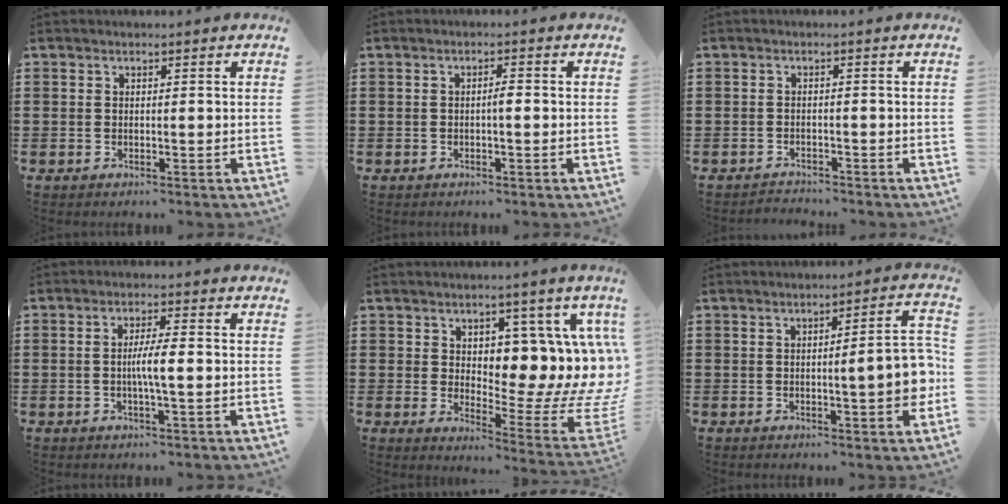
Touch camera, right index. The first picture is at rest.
{"total": 1.5, "force": [-0.3, 0.3, 1.4], "torque": [-0.028, 0.001, -0.006]}
{"total": 1.7, "force": [-1.6, 0.2, -0.2], "torque": [-0.003, 0.004, -0.039]}
{"total": 4.3, "force": [-0.5, 0.4, 4.2], "torque": [-0.081, -0.004, -0.014]}
{"total": 9.3, "force": [2.6, 5.2, 7.3], "torque": [-0.077, -0.059, 0.046]}
{"total": 8.0, "force": [-0.5, 1.3, 7.8], "torque": [-0.109, -0.010, -0.014]}